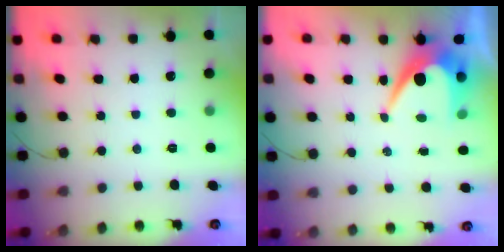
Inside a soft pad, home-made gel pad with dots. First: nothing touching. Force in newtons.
{"total": 7.9, "press": 7.9, "slide": 0.6}